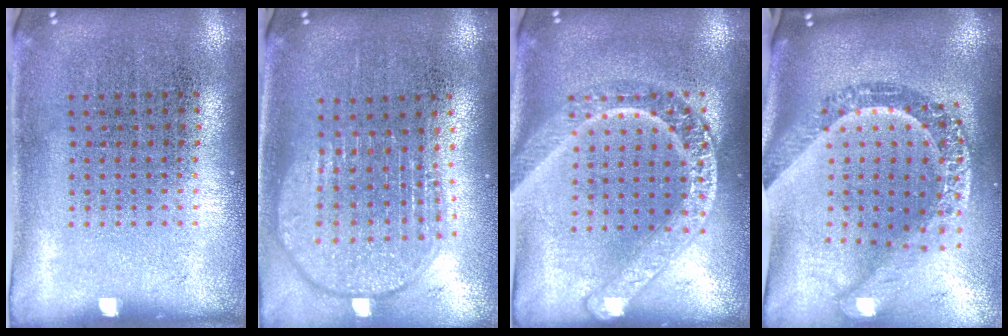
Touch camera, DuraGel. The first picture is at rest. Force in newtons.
{"total": 1.8, "press": 1.5, "slide": 1.0}
{"total": 2.6, "press": 2.6, "slide": 0.3}
{"total": 3.1, "press": 2.3, "slide": 2.0}